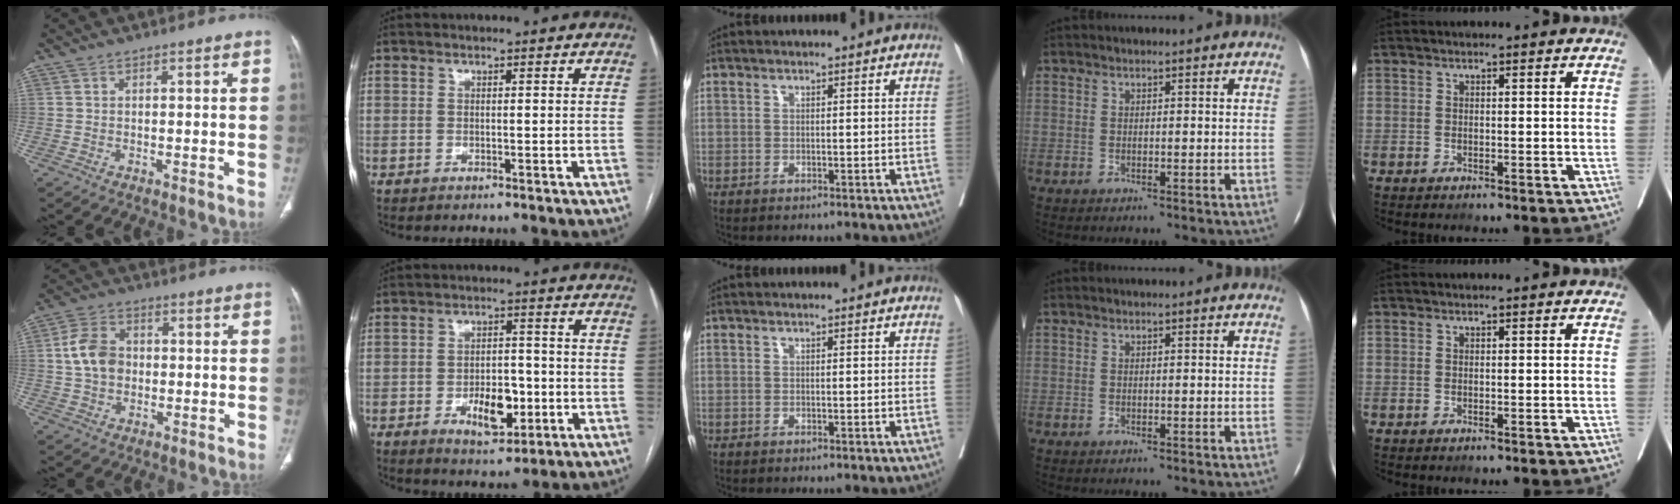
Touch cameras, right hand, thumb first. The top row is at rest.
{"thumb": {"total": 7.8, "force": [0.2, 6.0, 5.0], "torque": [-0.082, 0.013, -0.002]}, "index": {"total": 7.3, "force": [-2.4, 3.6, 5.9], "torque": [-0.094, 0.003, -0.030]}}